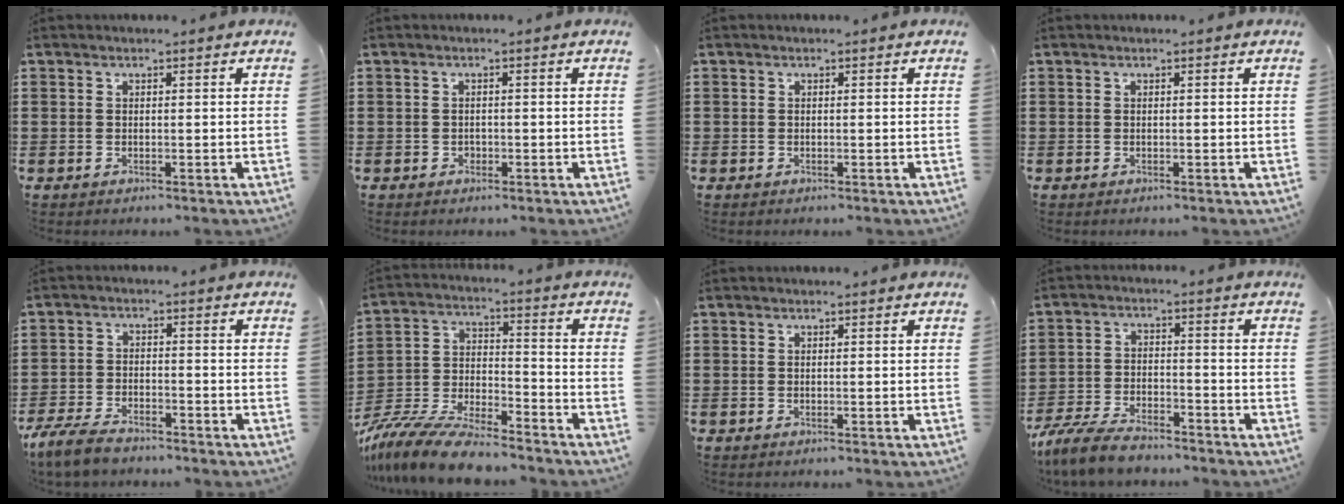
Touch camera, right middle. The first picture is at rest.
{"total": 0.7, "force": [-0.2, 0.6, 0.2], "torque": [-0.006, 0.003, -0.006]}
{"total": 0.0}
{"total": 0.0}
{"total": 4.8, "force": [-4.2, 1.2, 1.9], "torque": [-0.060, -0.003, -0.090]}
{"total": 10.8, "force": [-10.0, 1.3, 3.7], "torque": [-0.085, 0.016, -0.203]}
{"total": 0.0}
{"total": 7.1, "force": [-6.3, 1.6, 3.0], "torque": [-0.068, 0.007, -0.123]}